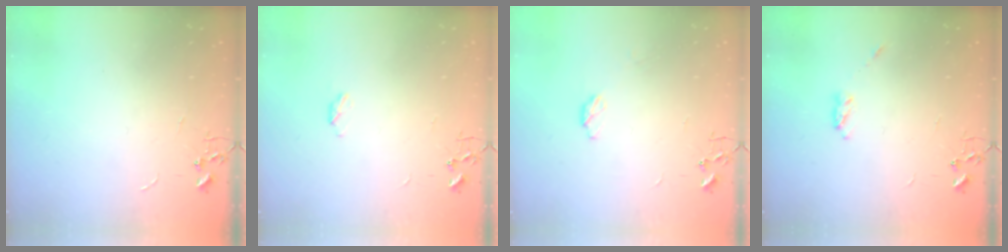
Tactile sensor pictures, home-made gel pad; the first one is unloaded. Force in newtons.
{"total": 3.7, "press": 3.7, "slide": 0.5}
{"total": 4.2, "press": 4.2, "slide": 0.4}
{"total": 3.3, "press": 3.3, "slide": 0.5}